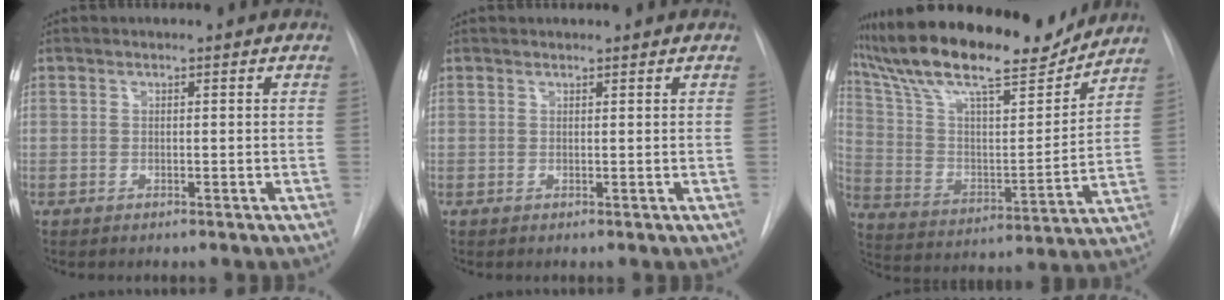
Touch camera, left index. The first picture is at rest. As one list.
[{"total": 1.8, "force": [1.8, 0.4, 0.3], "torque": [-0.008, 0.019, 0.026]}, {"total": 23.1, "force": [19.8, 4.4, 11.0], "torque": [-0.201, 0.005, 0.322]}]